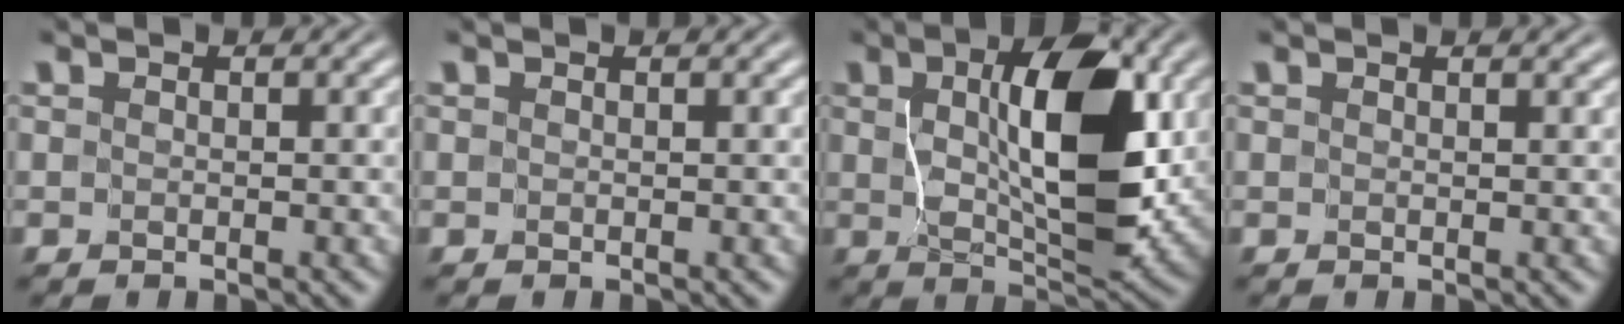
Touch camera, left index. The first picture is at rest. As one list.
[{"total": 0.0}, {"total": 9.7, "force": [2.0, 4.3, 8.5], "torque": [-0.138, 0.000, 0.035]}, {"total": 0.8, "force": [0.7, 0.1, 0.4], "torque": [-0.005, -0.002, 0.005]}]